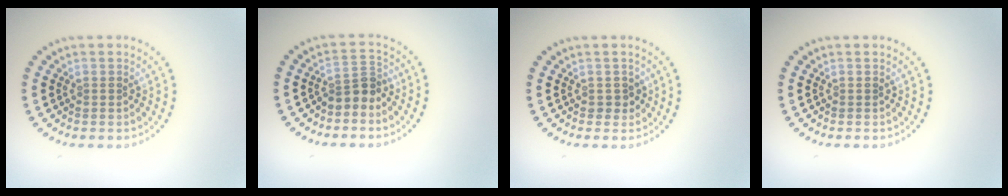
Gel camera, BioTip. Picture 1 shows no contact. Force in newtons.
{"total": 2.4, "press": 1.9, "slide": 1.5}
{"total": 1.1, "press": 1.0, "slide": 0.4}
{"total": 0.0}